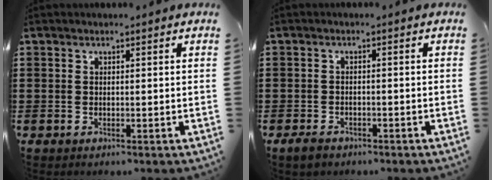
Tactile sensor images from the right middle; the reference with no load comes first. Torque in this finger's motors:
{"motor_torque": [0.31, 0.47, 0.22, 0.05]}